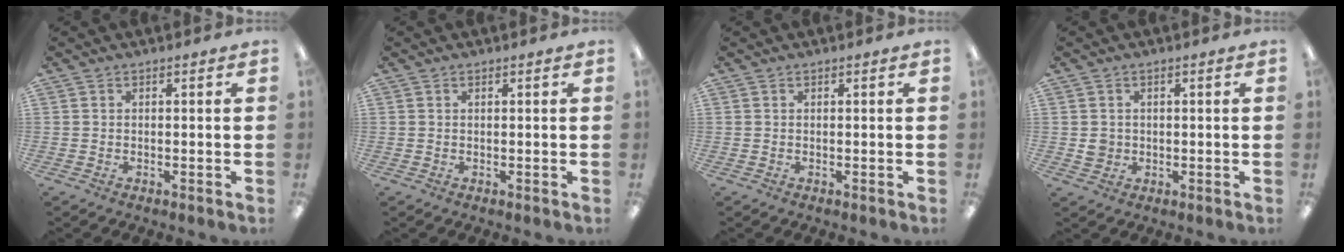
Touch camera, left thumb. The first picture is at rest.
{"total": 0.0}
{"total": 0.0}
{"total": 2.5, "force": [0.2, 2.4, 0.8], "torque": [-0.009, 0.001, 0.002]}